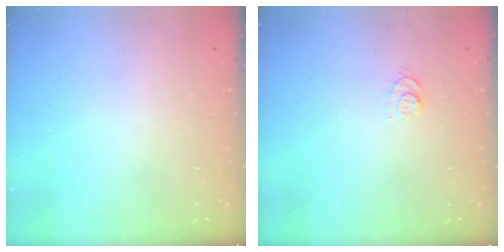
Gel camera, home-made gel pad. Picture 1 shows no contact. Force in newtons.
{"total": 6.8, "press": 6.7, "slide": 0.8}